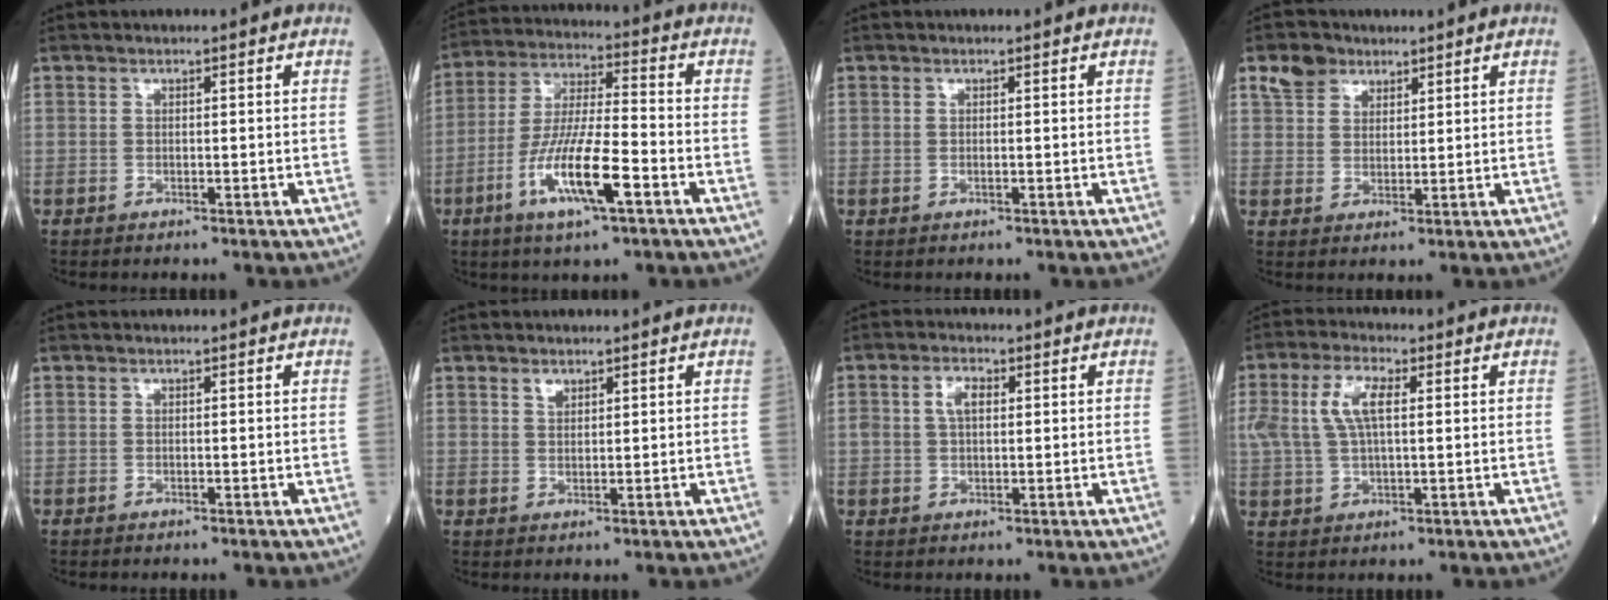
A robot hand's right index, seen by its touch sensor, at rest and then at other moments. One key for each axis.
{"total": 12.6, "fx": -5.2, "fy": 1.8, "fz": 11.4, "tx": -0.220, "ty": -0.010, "tz": -0.097}
{"total": 0.0}
{"total": 4.4, "fx": 2.9, "fy": 3.0, "fz": 1.3, "tx": -0.031, "ty": 0.014, "tz": 0.058}
{"total": 0.0}
{"total": 1.4, "fx": 1.1, "fy": 0.7, "fz": 0.6, "tx": -0.010, "ty": -0.001, "tz": 0.019}
{"total": 3.6, "fx": 1.0, "fy": 2.0, "fz": 2.9, "tx": -0.061, "ty": 0.012, "tz": 0.020}
{"total": 7.3, "fx": 1.9, "fy": 2.8, "fz": 6.4, "tx": -0.149, "ty": 0.016, "tz": 0.039}